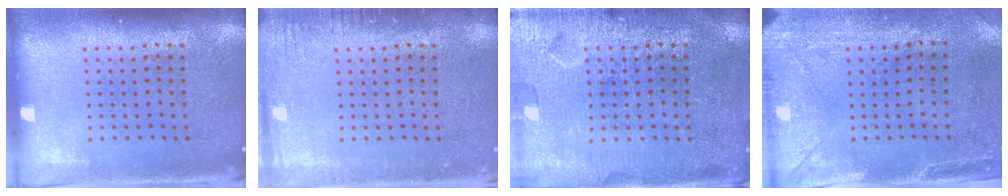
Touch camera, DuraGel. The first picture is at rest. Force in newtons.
{"total": 1.8, "press": 1.8, "slide": 0.2}
{"total": 4.0, "press": 3.9, "slide": 0.5}
{"total": 2.9, "press": 2.3, "slide": 1.8}